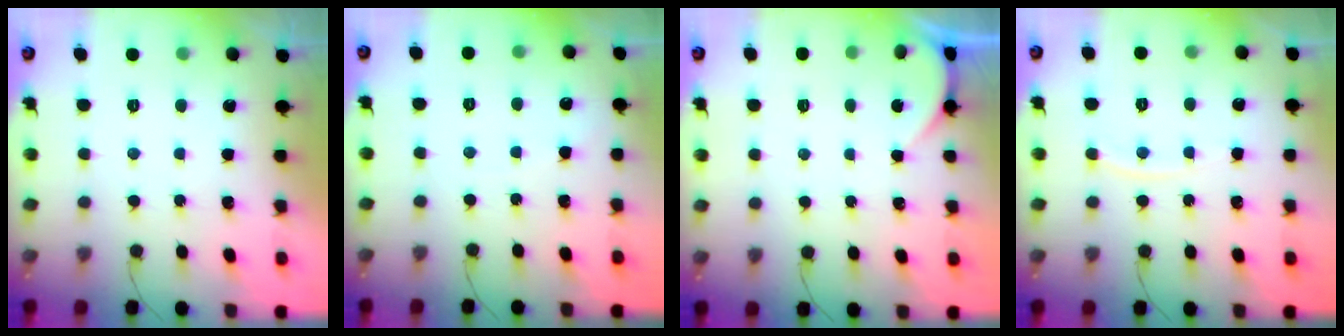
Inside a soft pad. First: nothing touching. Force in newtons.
{"total": 3.0, "press": 3.0, "slide": 0.3}
{"total": 1.6, "press": 1.6, "slide": 0.1}
{"total": 5.1, "press": 5.1, "slide": 0.6}